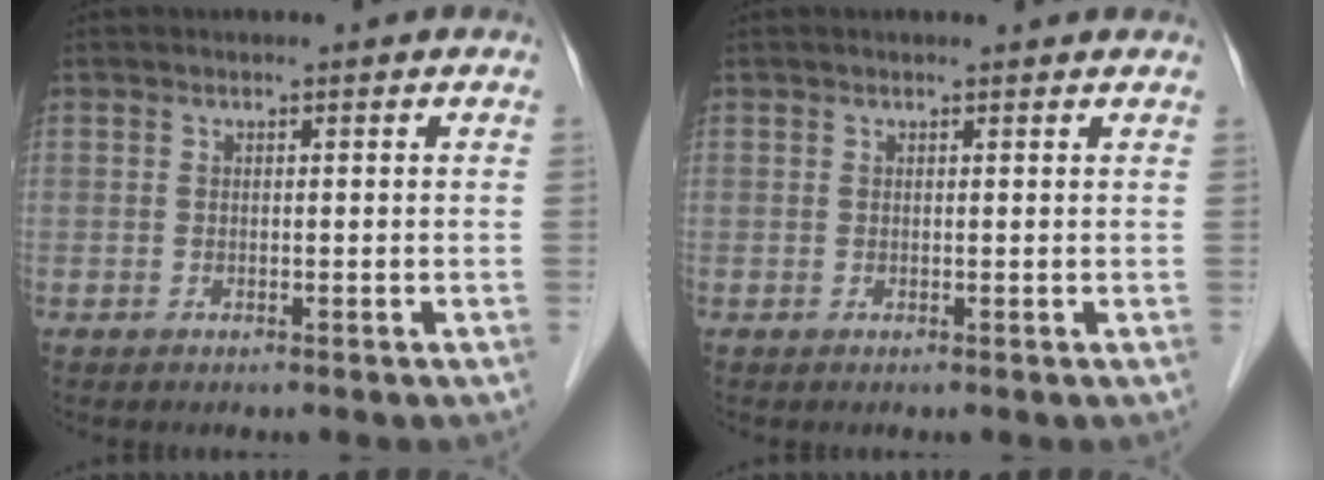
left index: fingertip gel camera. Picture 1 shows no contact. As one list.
[{"total": 1.8, "force": [1.7, 0.2, 0.5], "torque": [-0.010, 0.010, 0.017]}]